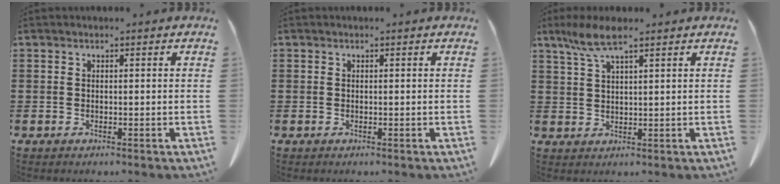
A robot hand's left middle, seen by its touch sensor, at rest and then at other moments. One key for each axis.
{"total": 0.0}
{"total": 5.1, "fx": 3.3, "fy": 0.6, "fz": 3.9, "tx": -0.089, "ty": -0.001, "tz": 0.057}